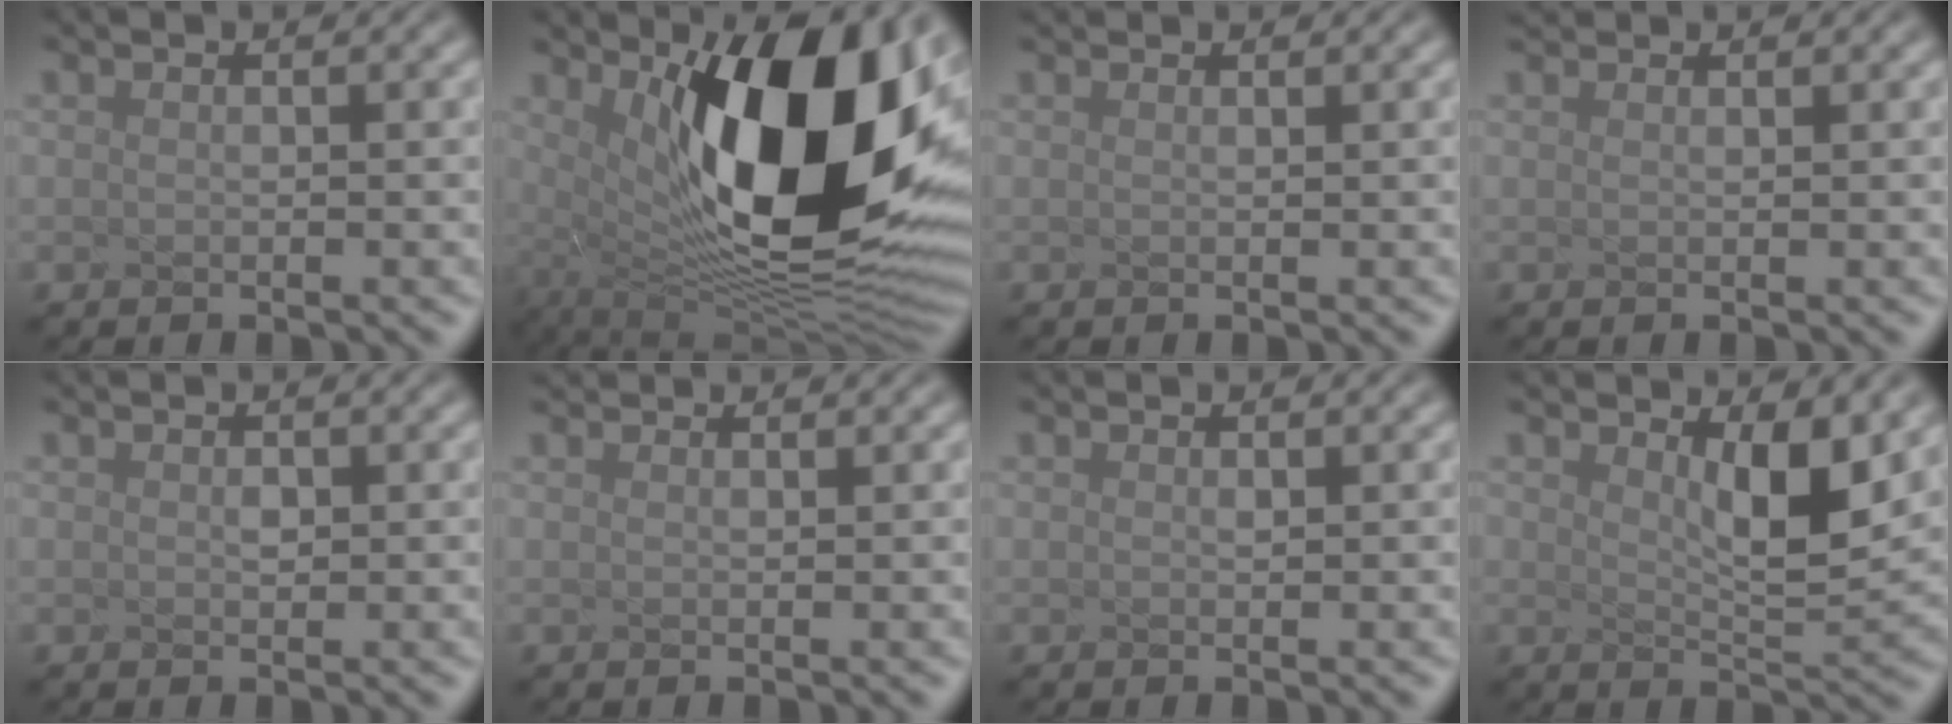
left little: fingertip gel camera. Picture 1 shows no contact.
{"total": 14.0, "force": [2.8, 5.3, 12.6], "torque": [-0.188, -0.021, 0.076]}
{"total": 1.1, "force": [0.9, 0.4, 0.5], "torque": [0.004, 0.015, -0.001]}
{"total": 1.6, "force": [1.4, 0.4, 0.6], "torque": [-0.003, 0.018, 0.010]}
{"total": 1.3, "force": [-0.7, -0.8, -0.6], "torque": [-0.015, 0.000, 0.017]}
{"total": 1.6, "force": [1.3, 0.5, 0.6], "torque": [-0.002, 0.017, 0.009]}
{"total": 0.8, "force": [-0.4, -0.6, -0.4], "torque": [-0.007, -0.005, 0.012]}
{"total": 2.4, "force": [1.1, 0.1, 2.1], "torque": [-0.058, -0.014, 0.047]}